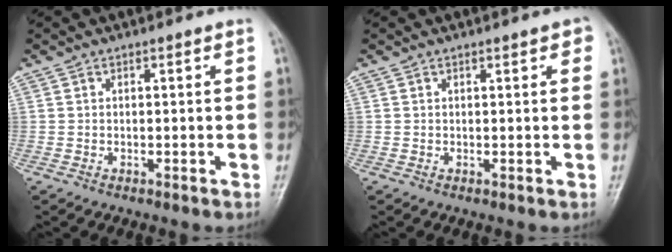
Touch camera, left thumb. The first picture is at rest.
{"total": 1.6, "force": [0.9, 0.7, 1.1], "torque": [-0.007, 0.000, 0.011]}